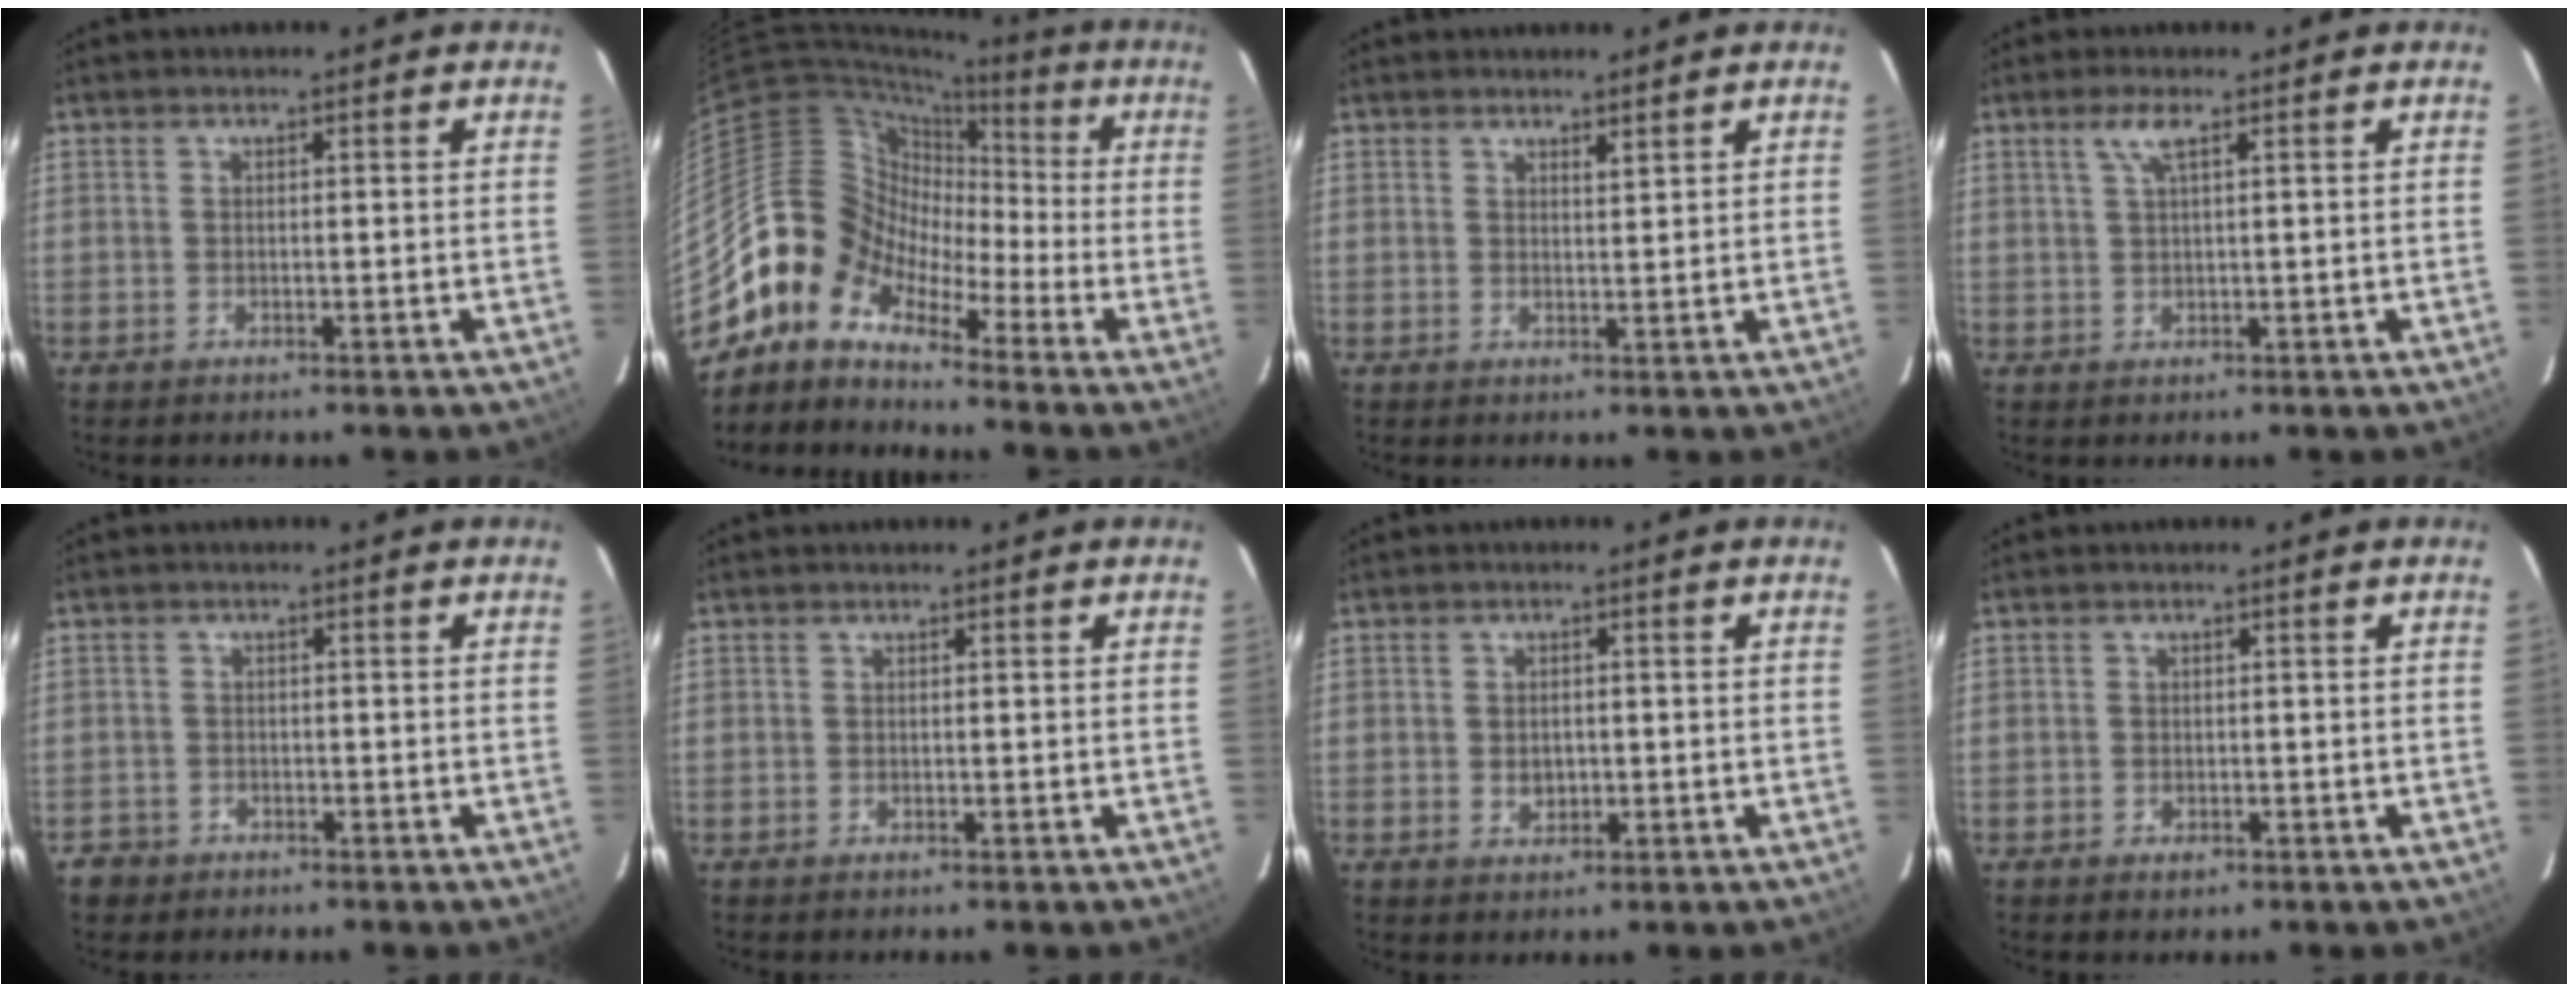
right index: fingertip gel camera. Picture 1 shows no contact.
{"total": 9.8, "force": [-6.8, 6.5, 2.8], "torque": [-0.052, 0.038, -0.167]}
{"total": 1.4, "force": [1.3, 0.0, 0.6], "torque": [-0.010, -0.005, 0.021]}
{"total": 2.5, "force": [1.3, -0.1, 2.2], "torque": [-0.045, 0.002, 0.028]}
{"total": 3.4, "force": [-1.7, 2.9, 0.3], "torque": [-0.018, 0.012, -0.026]}
{"total": 0.0}
{"total": 2.6, "force": [-0.4, 2.1, 1.5], "torque": [-0.023, 0.000, -0.004]}
{"total": 1.7, "force": [-0.9, 1.4, 0.6], "torque": [-0.011, -0.001, -0.011]}